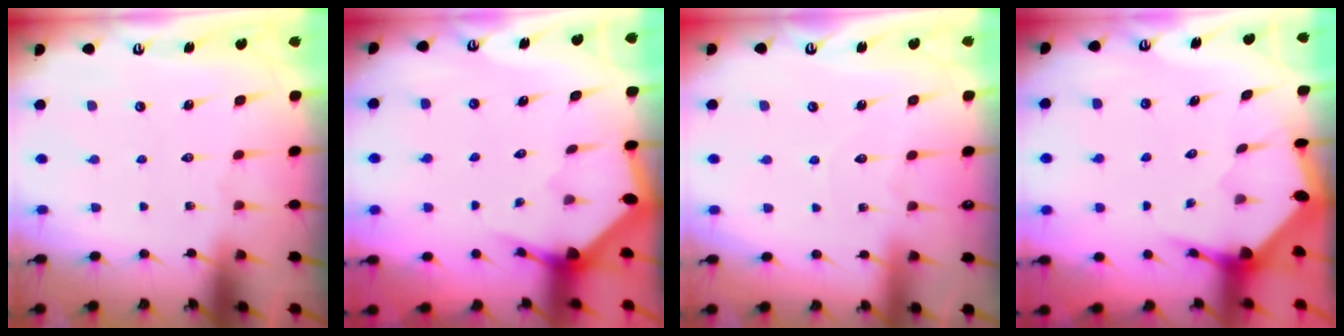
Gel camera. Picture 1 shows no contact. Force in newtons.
{"total": 2.9, "press": 2.9, "slide": 0.2}
{"total": 2.9, "press": 2.9, "slide": 0.3}
{"total": 3.6, "press": 3.6, "slide": 0.5}